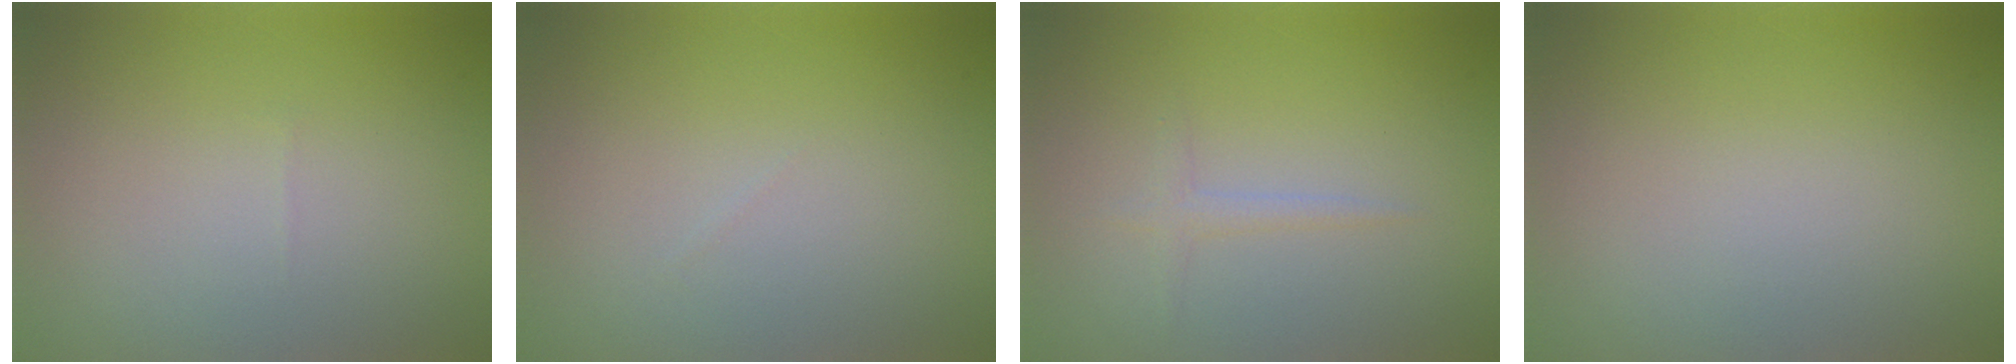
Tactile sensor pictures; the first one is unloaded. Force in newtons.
{"total": 0.0}
{"total": 1.3, "press": 1.3, "slide": 0.0}
{"total": 0.0}